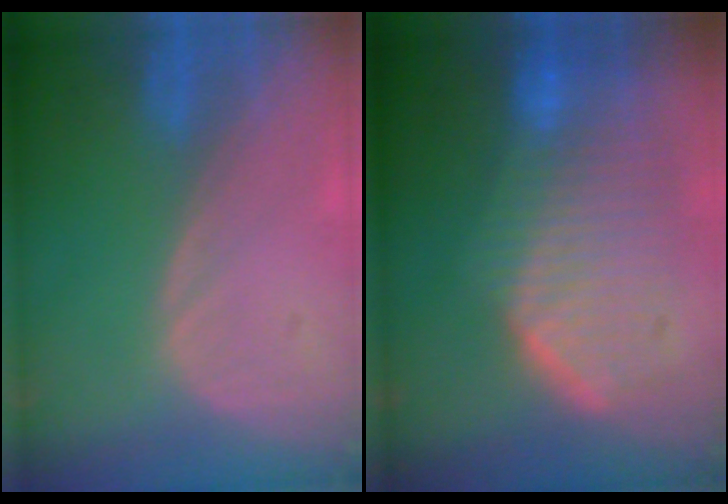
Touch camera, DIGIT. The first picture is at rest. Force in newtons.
{"total": 10.0, "press": 9.0, "slide": 4.4}